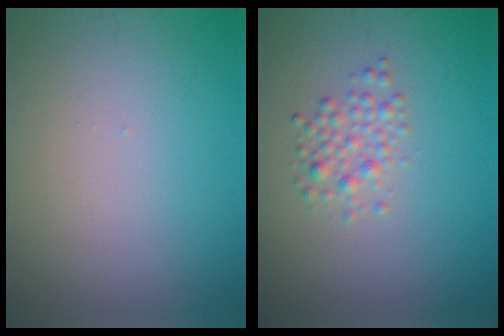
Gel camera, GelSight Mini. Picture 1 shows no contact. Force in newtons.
{"total": 1.9, "press": 1.9, "slide": 0.1}